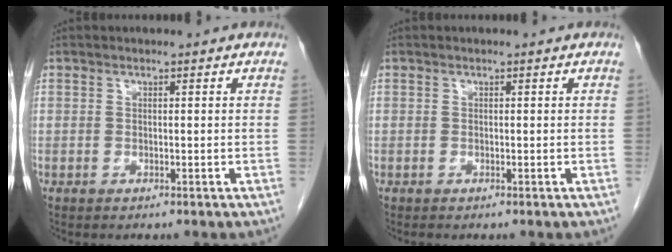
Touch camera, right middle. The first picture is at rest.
{"total": 0.0}